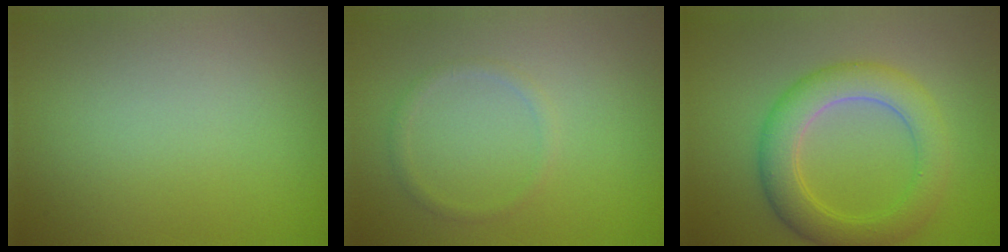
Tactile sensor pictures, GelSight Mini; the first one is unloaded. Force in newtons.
{"total": 1.0, "press": 1.0, "slide": 0.0}
{"total": 5.1, "press": 5.1, "slide": 0.1}